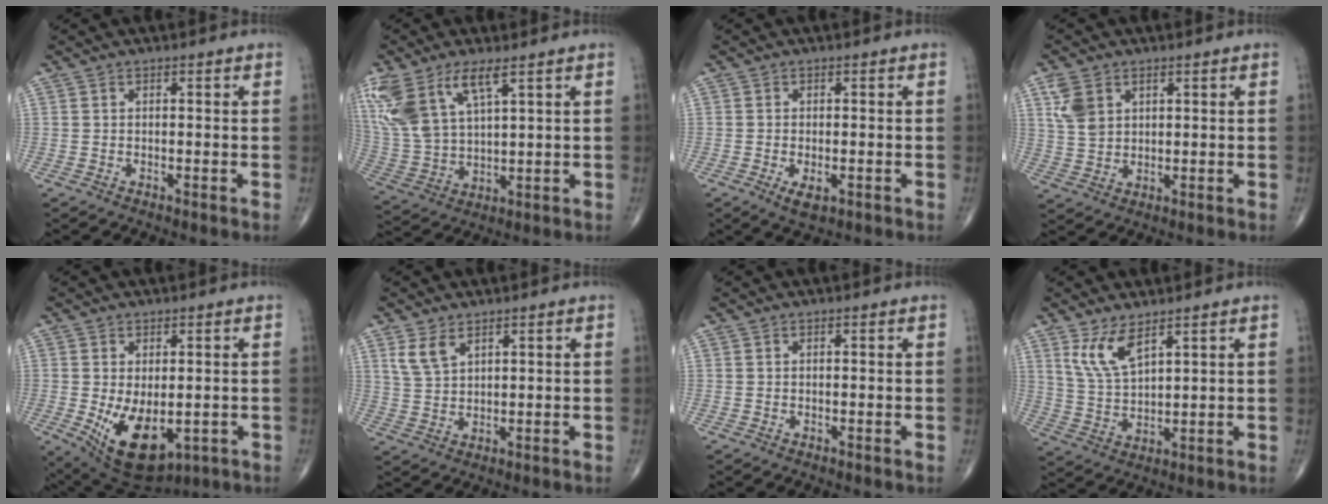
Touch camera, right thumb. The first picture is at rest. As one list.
[{"total": 14.3, "force": [7.6, 5.8, 10.7], "torque": [-0.239, -0.019, 0.162]}, {"total": 3.3, "force": [-1.2, 1.6, 2.7], "torque": [-0.047, -0.004, -0.017]}, {"total": 6.3, "force": [2.7, 4.3, 3.7], "torque": [-0.064, -0.005, 0.061]}, {"total": 12.0, "force": [-2.6, 6.7, 9.6], "torque": [-0.153, -0.014, -0.017]}, {"total": 4.5, "force": [2.7, 2.3, 2.8], "torque": [-0.053, -0.009, 0.062]}, {"total": 0.0}, {"total": 6.9, "force": [4.3, 2.5, 4.9], "torque": [-0.094, -0.028, 0.093]}]